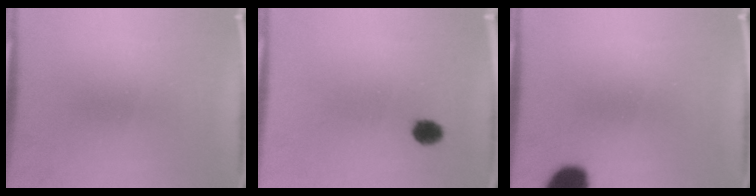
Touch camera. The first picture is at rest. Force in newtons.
{"total": 3.7}
{"total": 8.4}